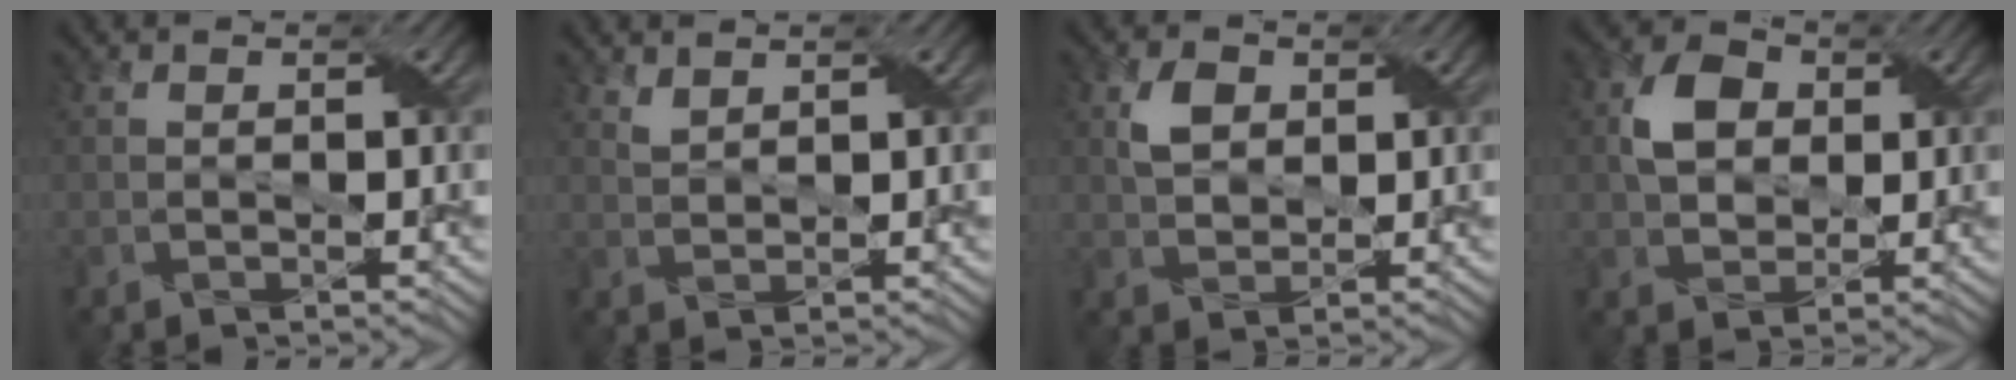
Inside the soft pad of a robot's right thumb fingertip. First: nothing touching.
{"total": 1.4, "force": [1.3, 0.4, 0.5], "torque": [-0.020, 0.002, 0.030]}
{"total": 3.7, "force": [1.3, 2.7, 2.3], "torque": [-0.054, 0.005, 0.022]}
{"total": 5.5, "force": [1.1, 4.2, 3.3], "torque": [-0.073, 0.009, 0.018]}